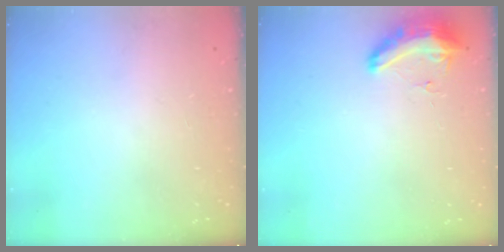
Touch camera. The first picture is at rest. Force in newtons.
{"total": 8.6, "press": 8.5, "slide": 1.2}